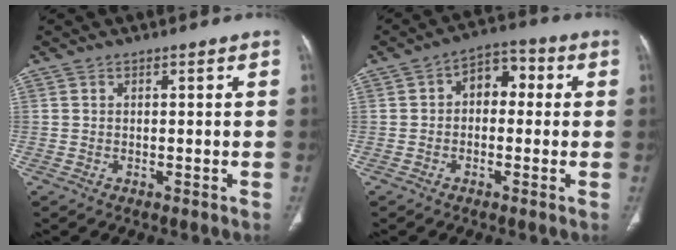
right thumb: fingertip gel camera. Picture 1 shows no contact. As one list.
[{"total": 6.9, "force": [0.6, 4.7, 5.0], "torque": [-0.044, 0.026, -0.004]}]